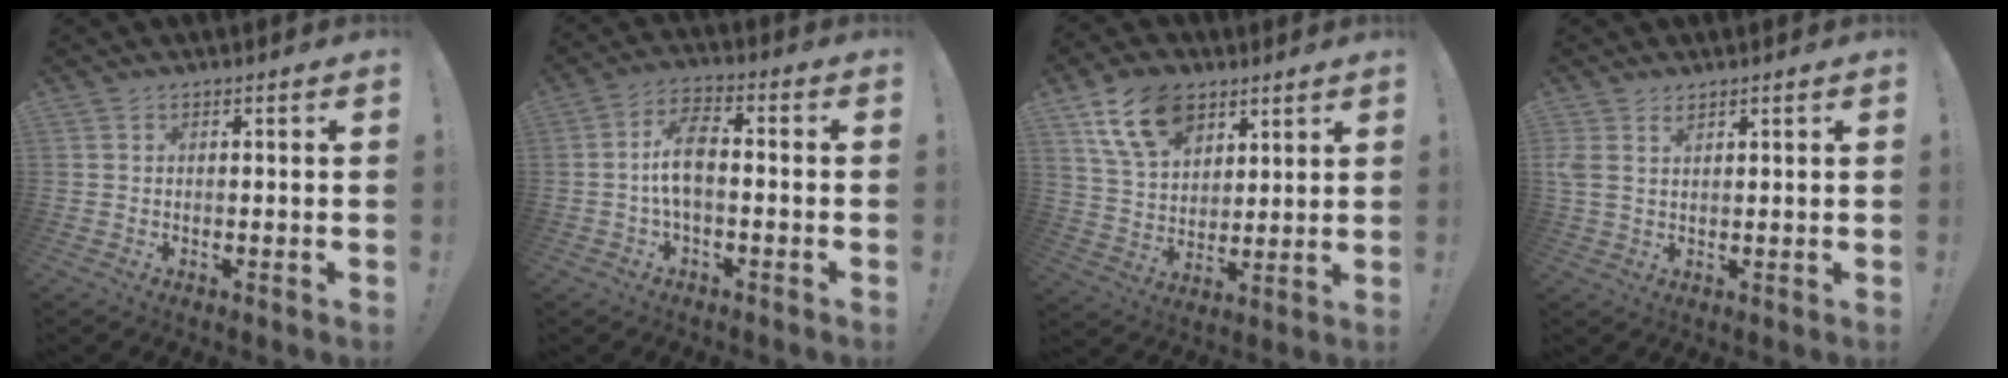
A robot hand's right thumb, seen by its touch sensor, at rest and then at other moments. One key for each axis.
{"total": 8.5, "fx": -1.0, "fy": 3.9, "fz": 7.5, "tx": -0.151, "ty": 0.012, "tz": -0.017}
{"total": 15.3, "fx": 8.5, "fy": 9.8, "fz": 8.1, "tx": -0.140, "ty": -0.029, "tz": 0.163}
{"total": 3.1, "fx": 1.9, "fy": 1.8, "fz": 1.6, "tx": -0.032, "ty": -0.005, "tz": 0.037}